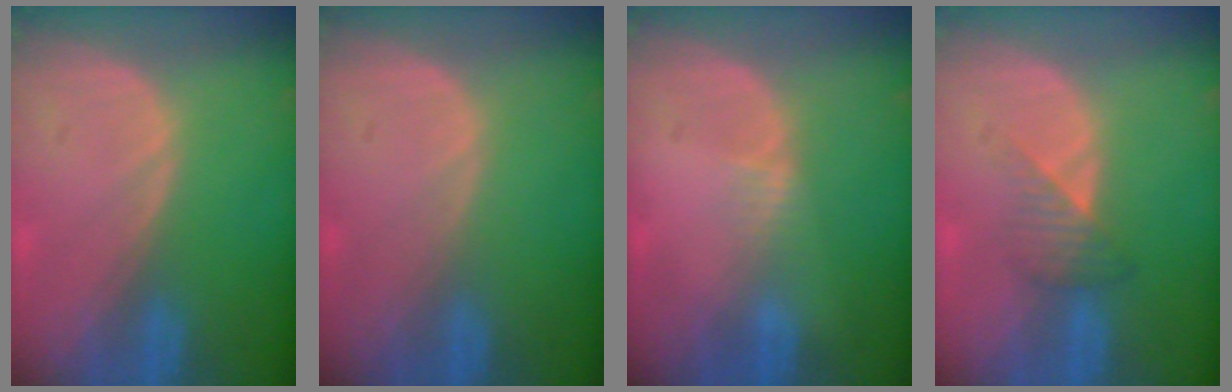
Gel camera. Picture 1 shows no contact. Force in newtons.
{"total": 0.0}
{"total": 1.3, "press": 1.1, "slide": 0.8}
{"total": 3.3, "press": 3.1, "slide": 1.1}